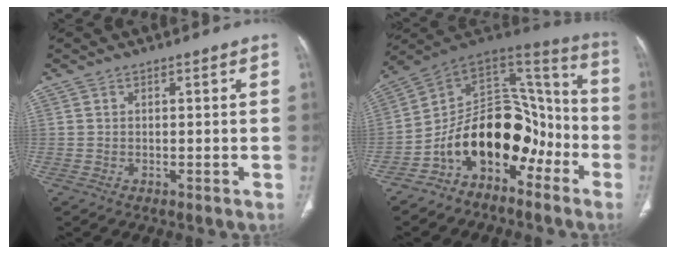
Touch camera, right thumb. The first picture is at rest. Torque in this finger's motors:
{"motor_torque": [2.63, 2.38, 1.56, -1.21, 0.18]}